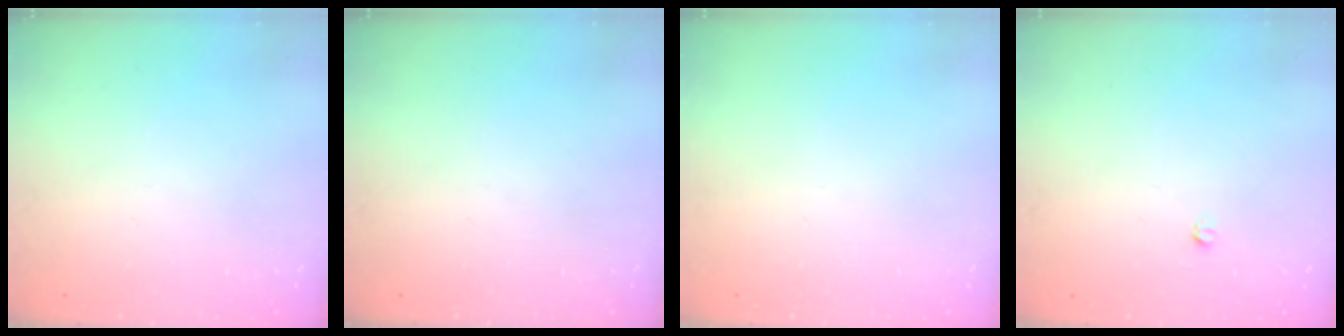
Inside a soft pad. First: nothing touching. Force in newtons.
{"total": 0.0}
{"total": 0.0}
{"total": 3.1, "press": 3.1, "slide": 0.3}